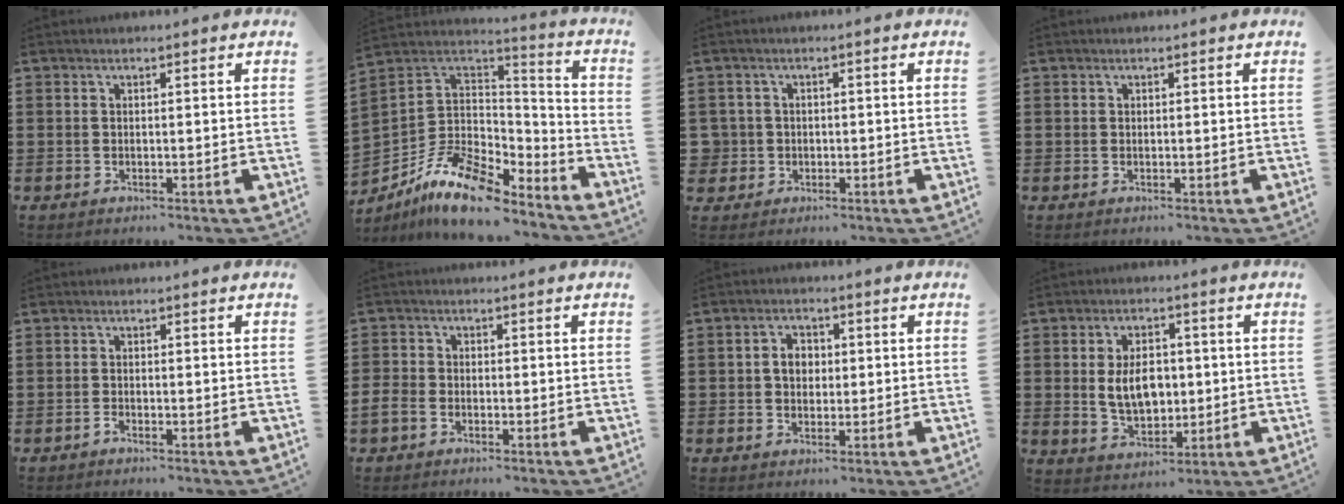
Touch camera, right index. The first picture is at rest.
{"total": 11.8, "force": [-8.1, 6.0, 6.2], "torque": [-0.142, 0.024, -0.153]}
{"total": 2.4, "force": [-0.5, 2.3, 0.2], "torque": [-0.015, 0.007, -0.014]}
{"total": 0.0}
{"total": 0.8, "force": [-0.8, 0.1, 0.2], "torque": [-0.006, -0.001, -0.016]}
{"total": 2.4, "force": [-1.5, 1.7, 0.9], "torque": [-0.034, 0.000, -0.034]}
{"total": 3.3, "force": [0.2, 2.5, 2.1], "torque": [-0.048, 0.009, 0.001]}
{"total": 6.8, "force": [0.3, 4.4, 5.1], "torque": [-0.096, 0.005, -0.001]}